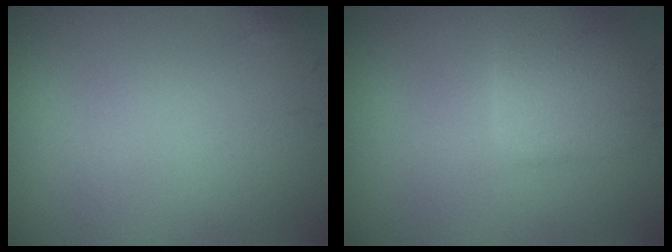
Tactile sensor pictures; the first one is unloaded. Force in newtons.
{"total": 2.9, "press": 2.9, "slide": 0.3}